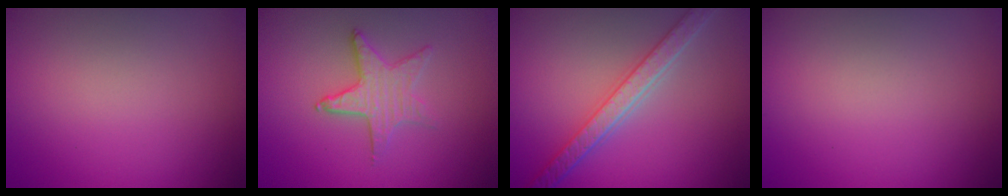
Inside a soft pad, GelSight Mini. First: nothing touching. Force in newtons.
{"total": 2.8, "press": 2.5, "slide": 1.3}
{"total": 4.5, "press": 4.0, "slide": 2.1}
{"total": 0.0}